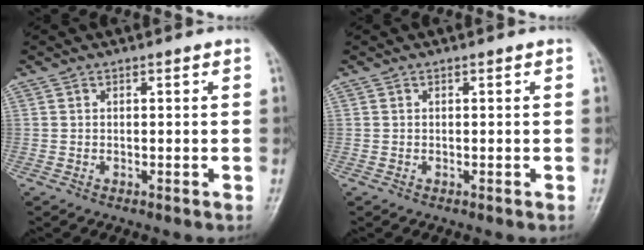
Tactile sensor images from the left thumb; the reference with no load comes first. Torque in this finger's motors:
{"motor_torque": [0.00, 0.00, -0.01, -0.02, 0.00]}